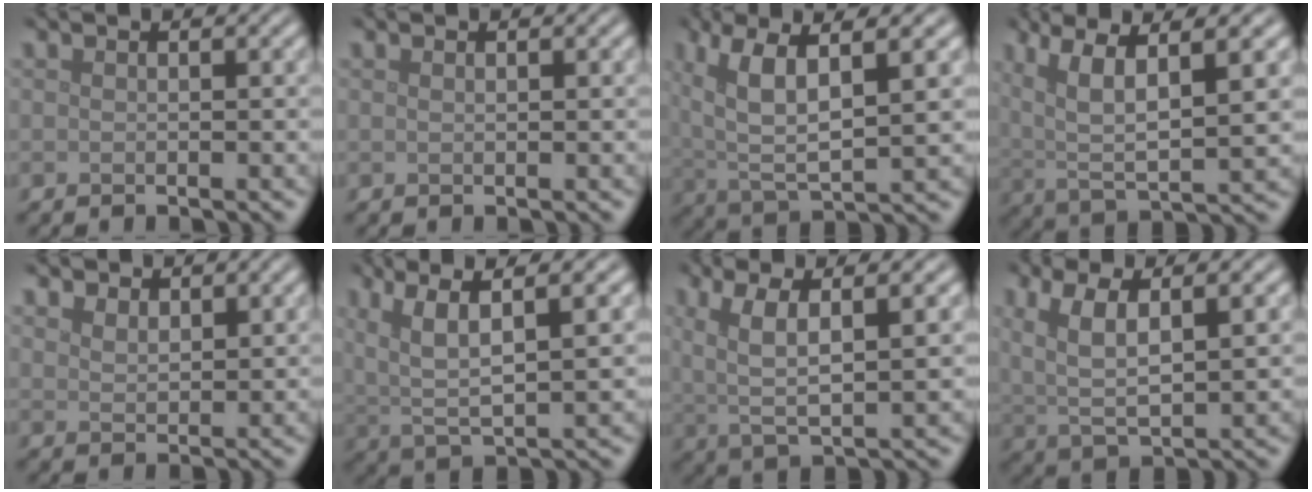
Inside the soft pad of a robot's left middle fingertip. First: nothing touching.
{"total": 0.0}
{"total": 8.1, "force": [3.3, 2.9, 6.8], "torque": [-0.145, 0.007, 0.060]}
{"total": 7.7, "force": [3.2, 2.3, 6.6], "torque": [-0.138, 0.005, 0.062]}
{"total": 2.1, "force": [1.7, 1.1, 0.8], "torque": [-0.019, -0.003, 0.033]}
{"total": 7.1, "force": [3.2, 1.9, 6.0], "torque": [-0.125, 0.009, 0.064]}
{"total": 5.4, "force": [1.8, 1.6, 4.9], "torque": [-0.100, -0.002, 0.035]}
{"total": 5.6, "force": [1.8, 2.4, 4.8], "torque": [-0.103, -0.002, 0.036]}